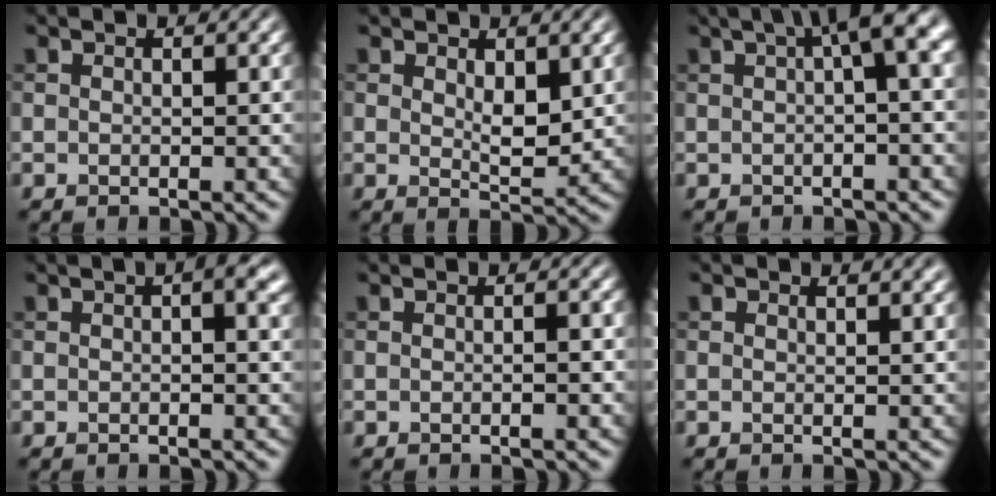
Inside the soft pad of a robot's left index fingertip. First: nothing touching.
{"total": 3.1, "force": [0.9, 1.6, 2.5], "torque": [-0.045, -0.010, 0.017]}
{"total": 5.8, "force": [1.7, 1.4, 5.4], "torque": [-0.060, 0.021, 0.016]}
{"total": 2.6, "force": [0.9, 0.7, 2.3], "torque": [-0.030, 0.002, 0.011]}
{"total": 0.7, "force": [-0.3, 0.1, 0.6], "torque": [-0.012, -0.001, -0.007]}
{"total": 0.7, "force": [0.5, 0.3, 0.4], "torque": [-0.008, -0.004, 0.007]}